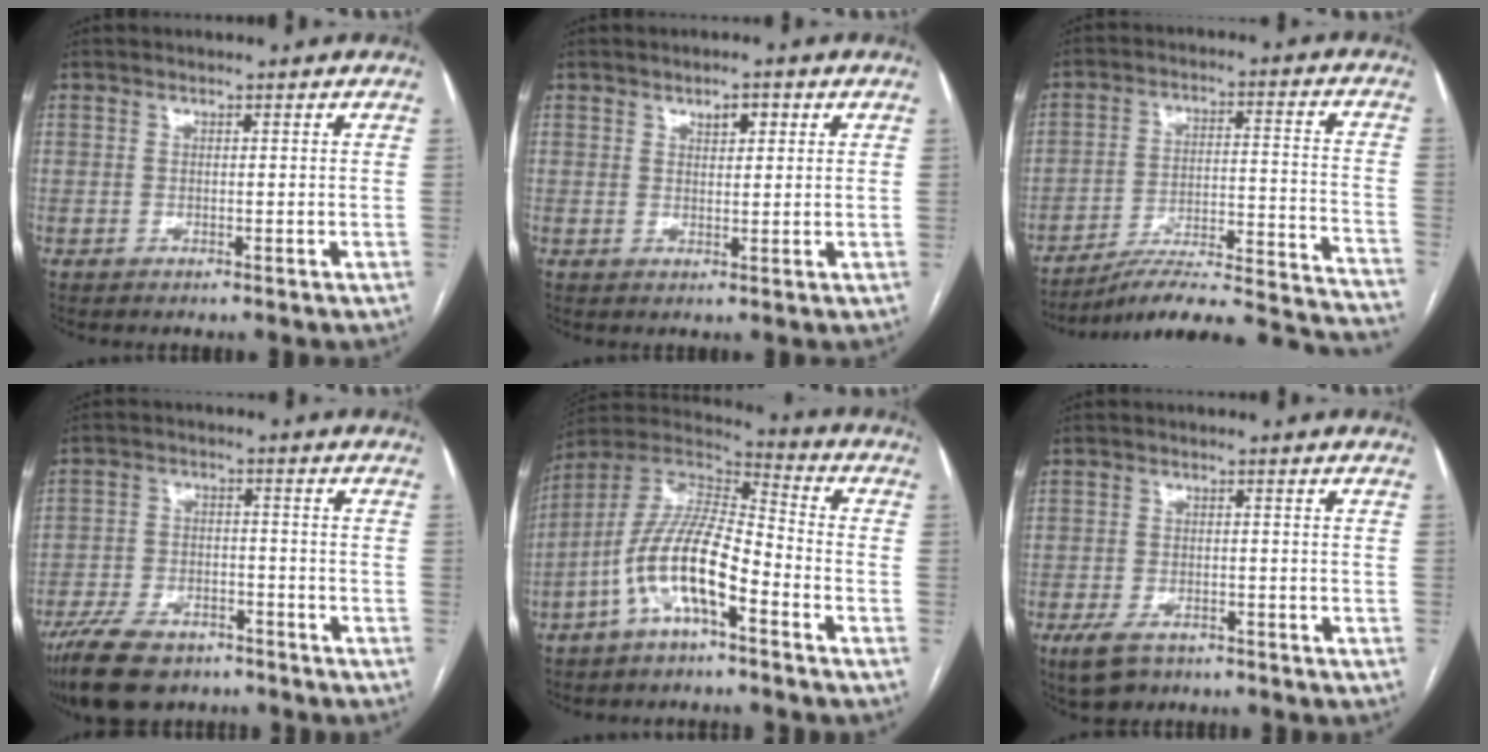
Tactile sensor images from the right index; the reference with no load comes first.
{"total": 2.4, "force": [1.3, 1.0, 1.8], "torque": [-0.028, 0.003, 0.021]}
{"total": 25.8, "force": [-24.1, 1.2, 9.3], "torque": [-0.065, 0.004, -0.328]}
{"total": 13.6, "force": [-10.1, 6.1, 6.8], "torque": [-0.135, -0.012, -0.164]}
{"total": 13.2, "force": [-5.9, 3.3, 11.3], "torque": [-0.232, 0.018, -0.108]}
{"total": 5.3, "force": [-3.7, 2.8, 2.6], "torque": [-0.054, -0.006, -0.056]}